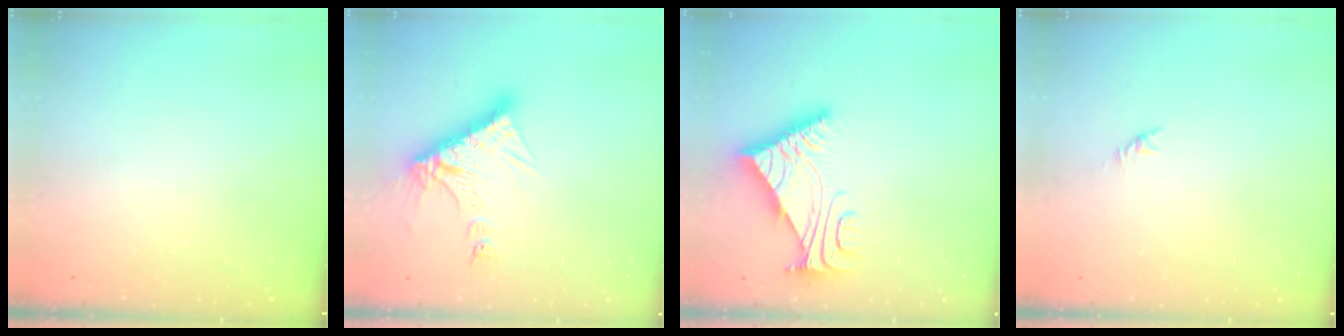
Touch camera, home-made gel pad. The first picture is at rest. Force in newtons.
{"total": 12.1, "press": 12.1, "slide": 1.2}
{"total": 5.5, "press": 5.4, "slide": 0.7}
{"total": 0.0}